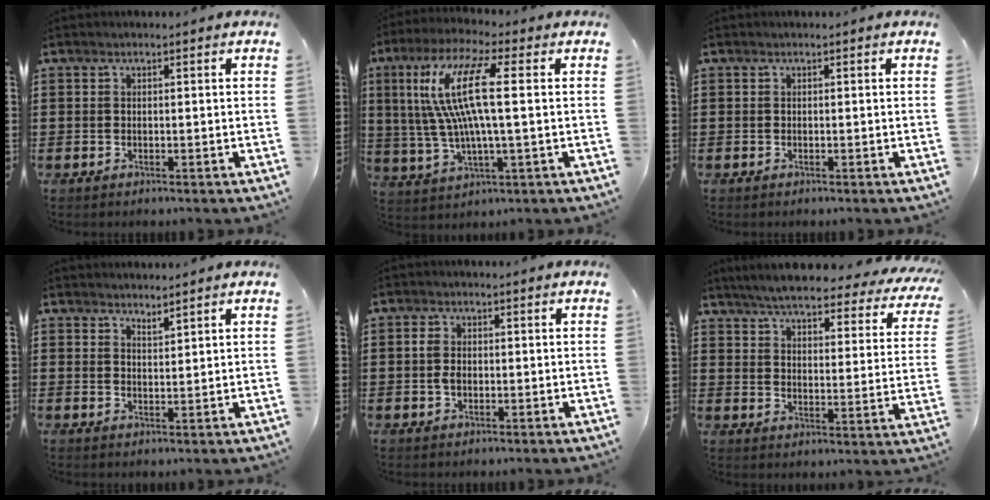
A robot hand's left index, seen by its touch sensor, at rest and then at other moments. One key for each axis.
{"total": 12.5, "fx": 2.3, "fy": 2.9, "fz": 11.9, "tx": -0.259, "ty": -0.004, "tz": 0.029}
{"total": 0.0}
{"total": 1.9, "fx": 1.9, "fy": 0.0, "fz": 0.2, "tx": -0.006, "ty": 0.000, "tz": 0.036}
{"total": 2.3, "fx": -0.2, "fy": 1.5, "fz": 1.7, "tx": -0.043, "ty": 0.003, "tz": -0.007}
{"total": 5.6, "fx": 5.2, "fy": 0.3, "fz": 2.1, "tx": -0.065, "ty": -0.032, "tz": 0.086}